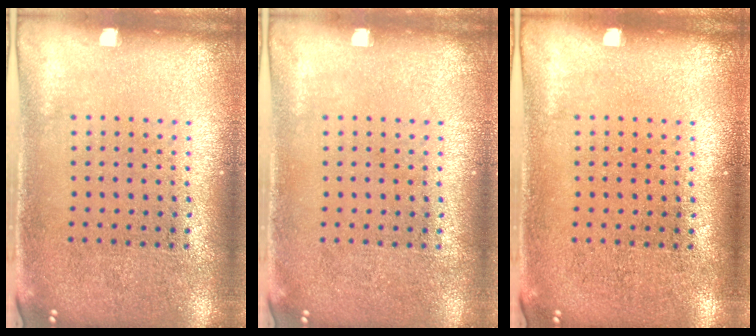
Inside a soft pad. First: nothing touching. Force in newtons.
{"total": 0.0}
{"total": 0.0}